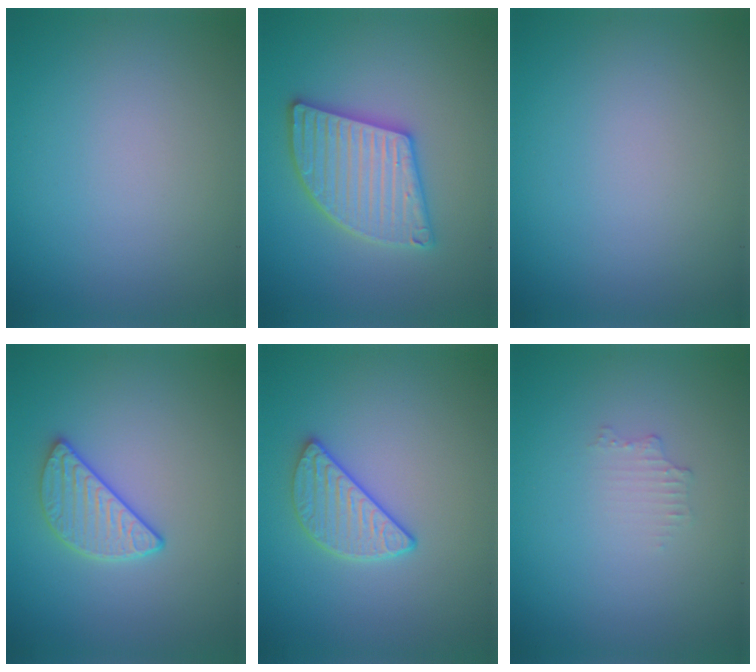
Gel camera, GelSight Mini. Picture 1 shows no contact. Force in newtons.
{"total": 5.5, "press": 5.4, "slide": 0.7}
{"total": 0.0}
{"total": 2.9, "press": 2.6, "slide": 1.3}
{"total": 2.9, "press": 2.6, "slide": 1.3}
{"total": 0.6, "press": 0.4, "slide": 0.3}